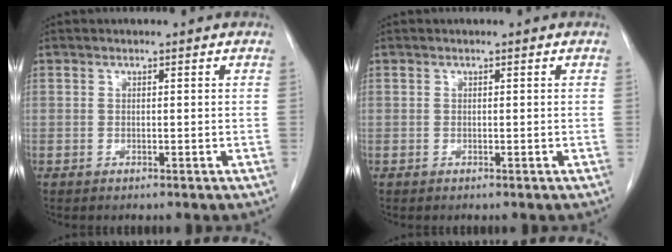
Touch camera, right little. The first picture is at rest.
{"total": 0.0}